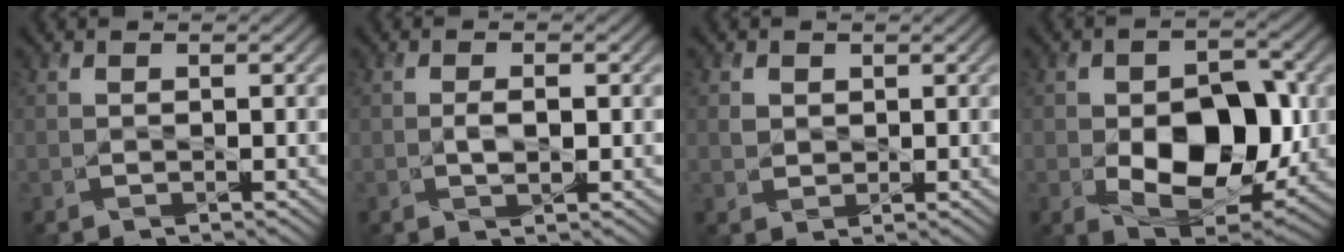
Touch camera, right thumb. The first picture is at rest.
{"total": 2.2, "force": [0.0, 0.9, 1.9], "torque": [-0.041, -0.003, 0.001]}
{"total": 1.8, "force": [0.8, 1.5, 0.5], "torque": [-0.015, -0.003, 0.015]}
{"total": 12.6, "force": [-1.8, 7.8, 9.7], "torque": [-0.151, -0.020, -0.018]}